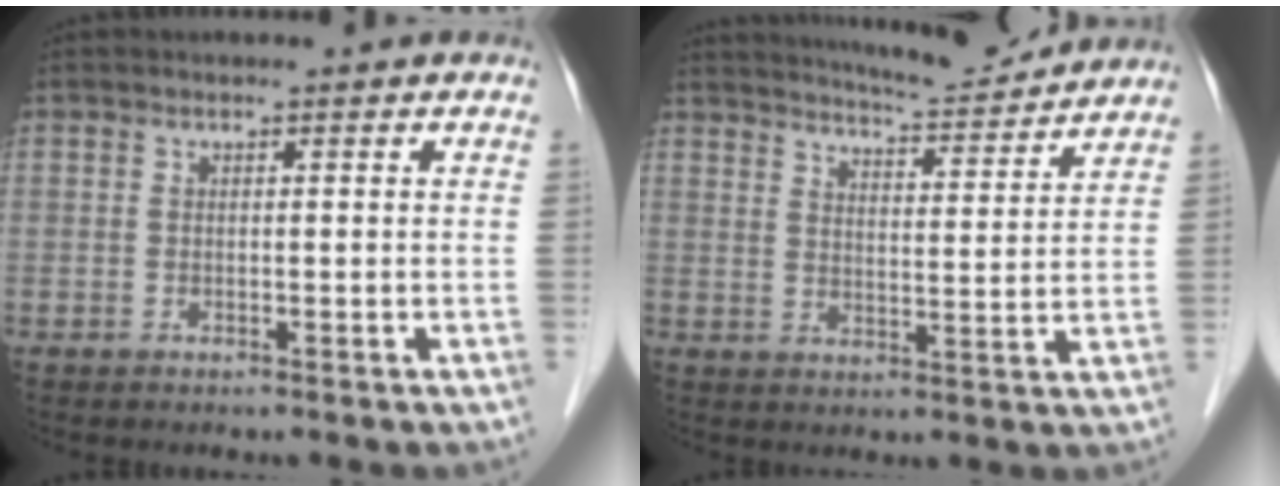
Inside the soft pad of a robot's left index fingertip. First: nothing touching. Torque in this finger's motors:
{"motor_torque": [0.08, -0.29, 0.46, 0.09]}